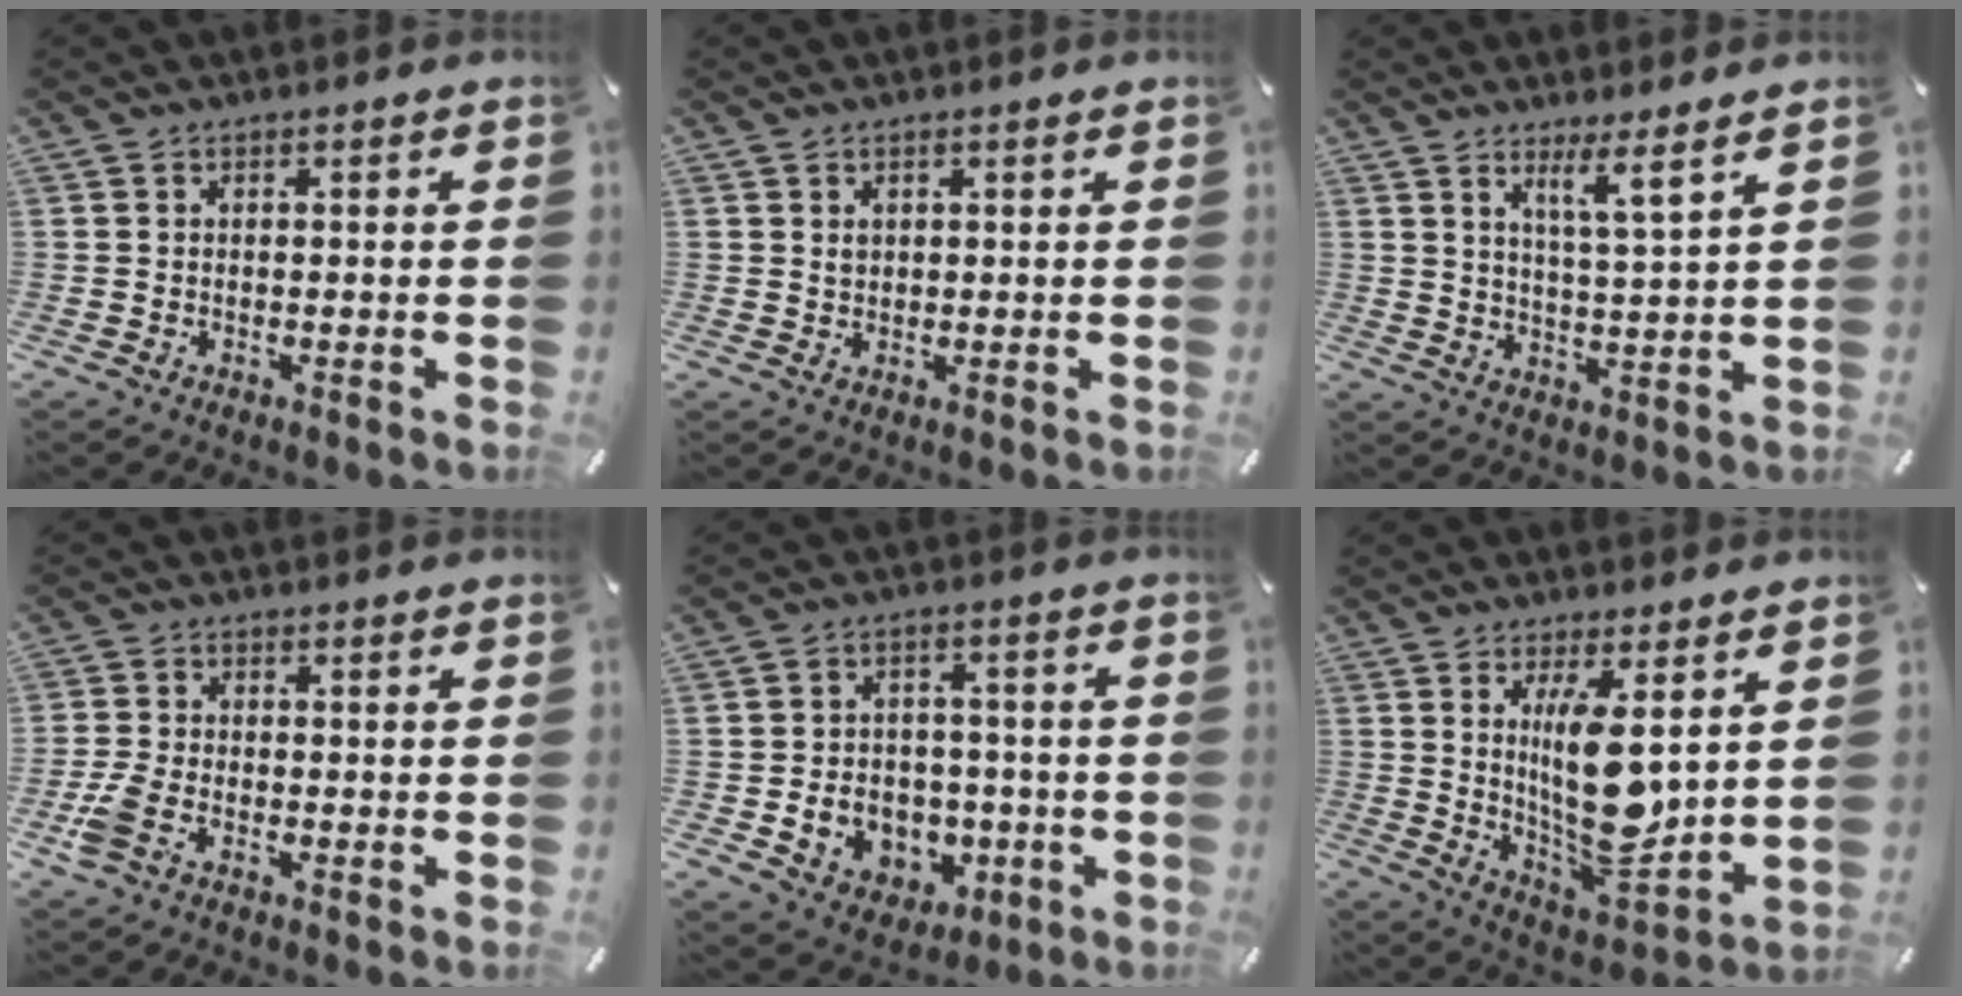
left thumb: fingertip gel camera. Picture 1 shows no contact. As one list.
[{"total": 1.1, "force": [0.6, 0.9, 0.4], "torque": [-0.009, 0.000, 0.012]}, {"total": 6.4, "force": [5.0, -0.5, 3.9], "torque": [-0.075, -0.031, 0.083]}, {"total": 5.2, "force": [-2.3, 3.1, 3.4], "torque": [-0.087, 0.005, -0.048]}, {"total": 9.0, "force": [-1.2, 8.2, 3.3], "torque": [-0.051, 0.004, -0.010]}, {"total": 15.0, "force": [4.0, 5.7, 13.2], "torque": [-0.241, -0.039, 0.064]}]